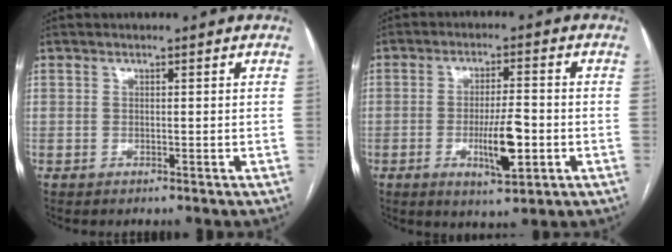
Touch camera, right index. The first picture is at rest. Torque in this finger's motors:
{"motor_torque": [0.90, 0.21, 0.25, 0.08]}